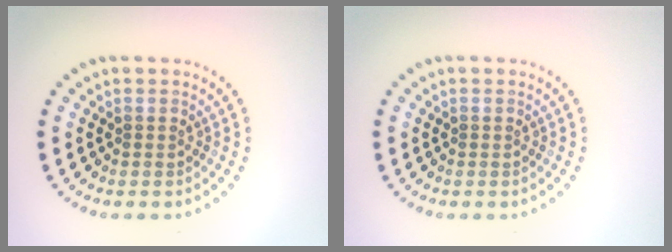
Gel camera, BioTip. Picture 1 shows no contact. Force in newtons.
{"total": 0.0}